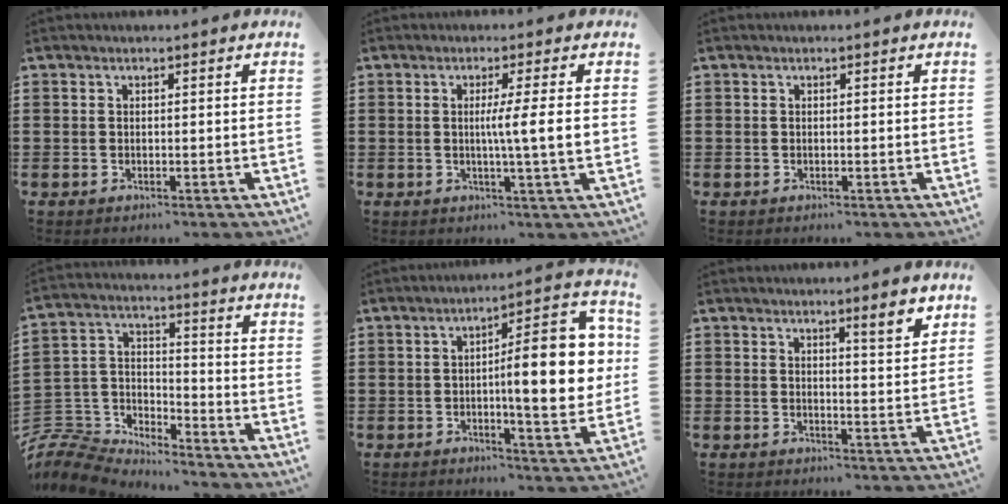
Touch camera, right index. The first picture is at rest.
{"total": 5.7, "force": [0.2, -0.6, 5.7], "torque": [-0.104, -0.008, -0.002]}
{"total": 0.0}
{"total": 7.3, "force": [-7.0, 2.0, 0.6], "torque": [-0.041, -0.002, -0.148]}
{"total": 14.2, "force": [0.7, 3.7, 13.7], "torque": [-0.188, -0.016, 0.006]}
{"total": 4.0, "force": [2.8, 0.2, 2.9], "torque": [-0.045, -0.007, 0.043]}